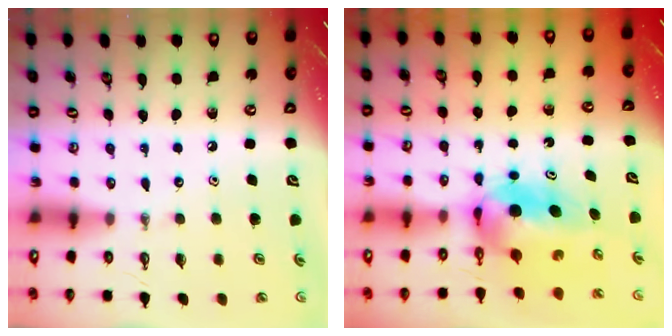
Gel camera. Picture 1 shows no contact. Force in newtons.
{"total": 7.8, "press": 6.4, "slide": 4.5}